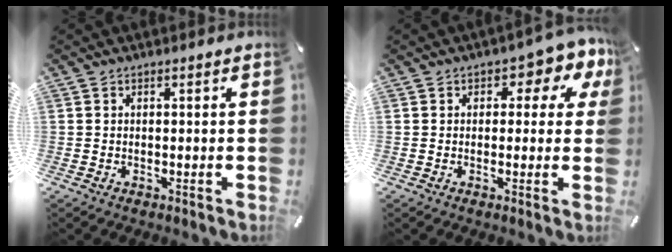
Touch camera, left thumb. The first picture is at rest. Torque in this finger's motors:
{"motor_torque": [0.37, 0.17, 0.35, 0.28, 0.00]}